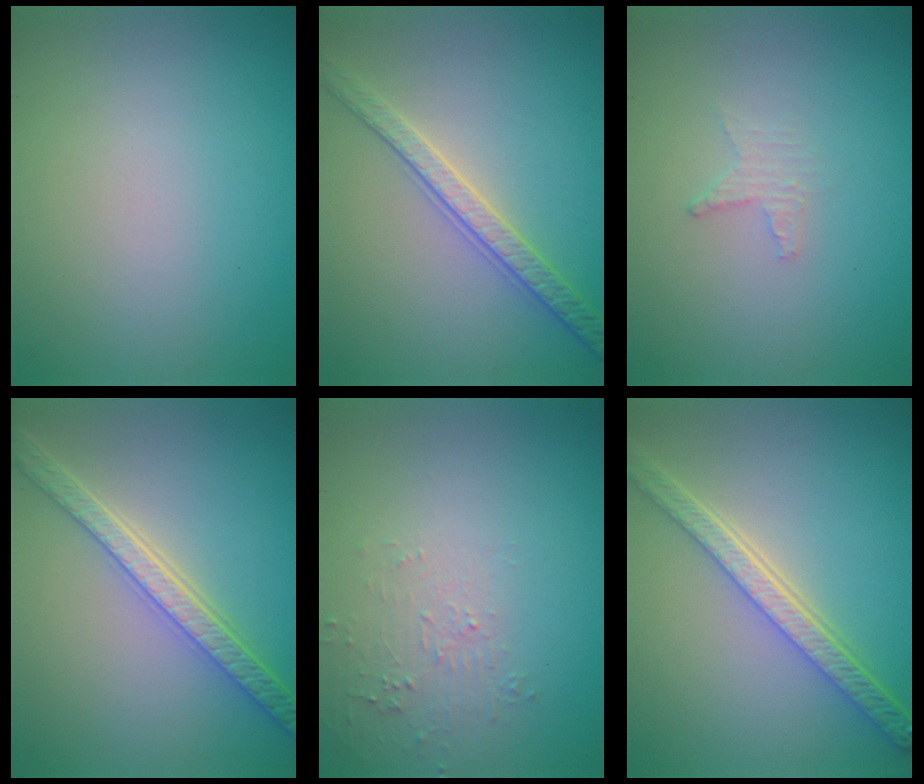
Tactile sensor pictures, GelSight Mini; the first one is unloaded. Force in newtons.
{"total": 3.3, "press": 3.2, "slide": 0.7}
{"total": 1.2, "press": 1.2, "slide": 0.4}
{"total": 4.8, "press": 4.1, "slide": 2.4}
{"total": 1.6, "press": 0.4, "slide": 1.6}
{"total": 5.3, "press": 4.1, "slide": 3.4}